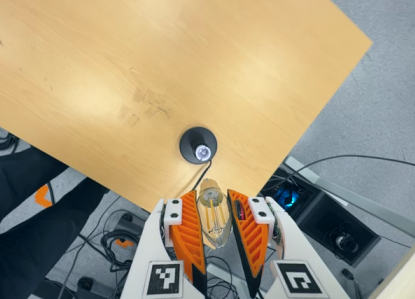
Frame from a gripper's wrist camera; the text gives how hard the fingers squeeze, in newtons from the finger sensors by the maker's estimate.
{"total": 12.6, "left": 13.3, "right": 11.8}